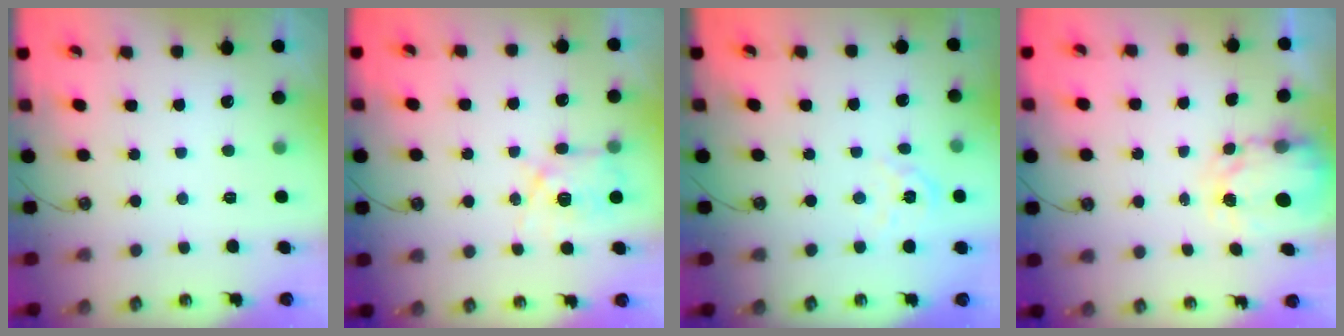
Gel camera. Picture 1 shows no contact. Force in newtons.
{"total": 8.1, "press": 8.1, "slide": 0.9}
{"total": 3.4, "press": 3.4, "slide": 0.3}
{"total": 3.9, "press": 3.9, "slide": 0.1}